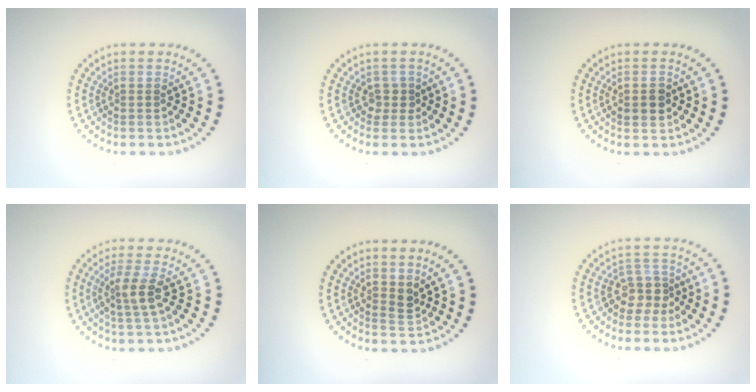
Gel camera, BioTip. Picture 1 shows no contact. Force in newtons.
{"total": 1.3, "press": 1.0, "slide": 0.7}
{"total": 2.2, "press": 2.2, "slide": 0.2}
{"total": 2.6, "press": 2.3, "slide": 1.2}
{"total": 1.2, "press": 1.1, "slide": 0.5}
{"total": 2.6, "press": 2.2, "slide": 1.5}